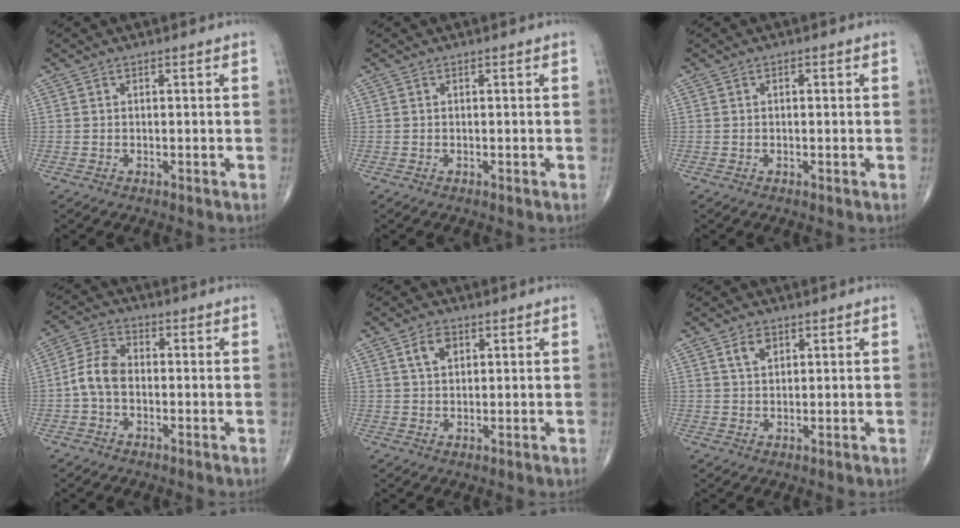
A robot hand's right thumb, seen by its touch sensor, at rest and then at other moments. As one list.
[{"total": 0.0}, {"total": 0.6, "force": [0.1, 0.3, 0.5], "torque": [-0.007, 0.001, 0.003]}, {"total": 6.5, "force": [-1.0, 4.3, 4.7], "torque": [-0.092, 0.021, -0.031]}, {"total": 4.0, "force": [1.8, 2.6, 2.5], "torque": [-0.036, -0.002, 0.034]}, {"total": 3.1, "force": [1.7, 1.9, 1.9], "torque": [-0.024, -0.005, 0.032]}]